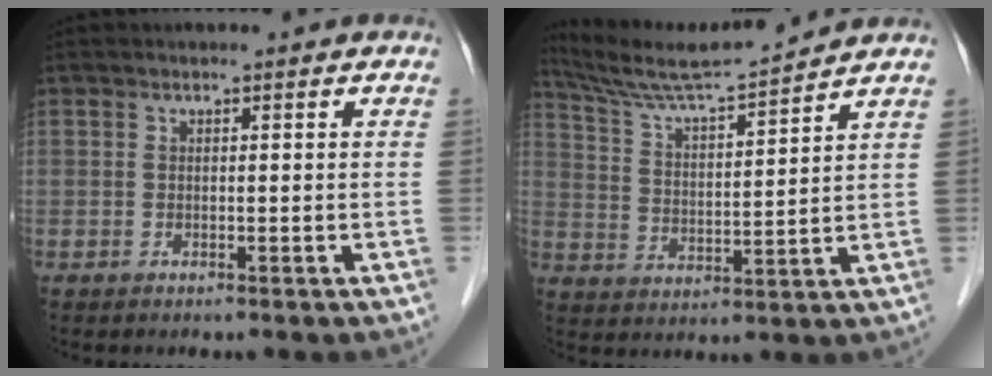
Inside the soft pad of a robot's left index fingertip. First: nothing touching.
{"total": 11.6, "force": [10.9, -1.3, 3.8], "torque": [-0.080, 0.006, 0.193]}